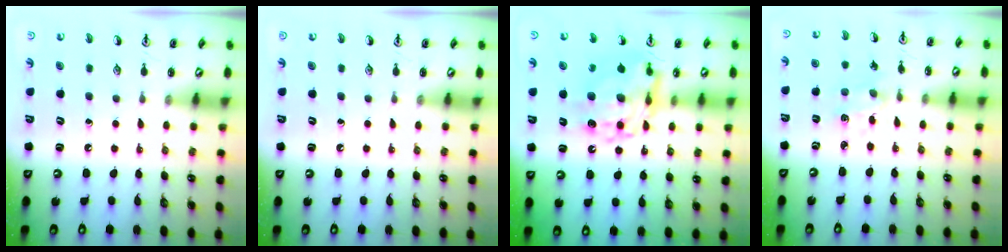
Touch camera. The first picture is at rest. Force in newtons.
{"total": 0.0}
{"total": 13.3, "press": 13.3, "slide": 1.0}
{"total": 2.1, "press": 2.1, "slide": 0.3}